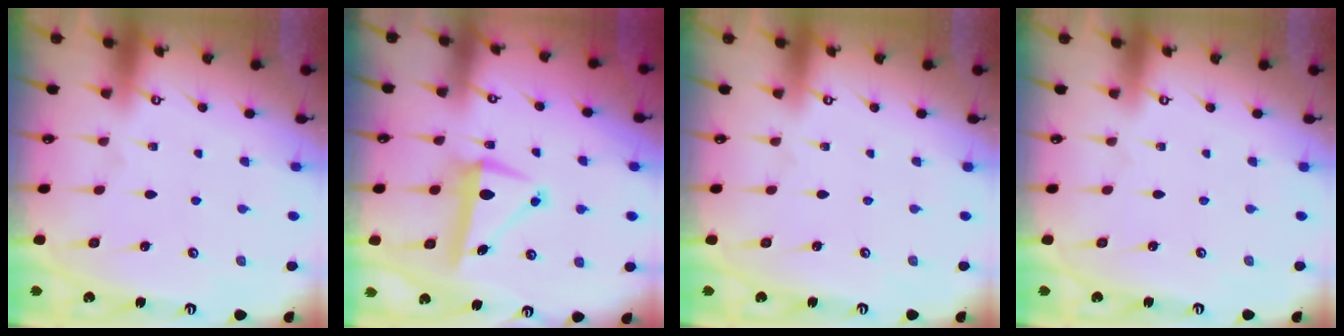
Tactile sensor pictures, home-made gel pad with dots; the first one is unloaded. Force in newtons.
{"total": 8.0, "press": 7.9, "slide": 1.4}
{"total": 0.0}
{"total": 0.0}